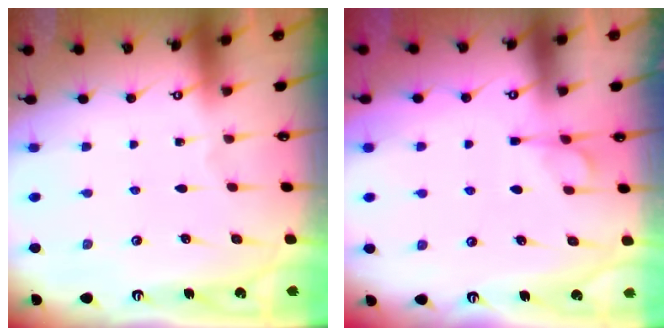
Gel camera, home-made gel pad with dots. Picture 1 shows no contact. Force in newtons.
{"total": 1.8, "press": 1.3, "slide": 1.3}